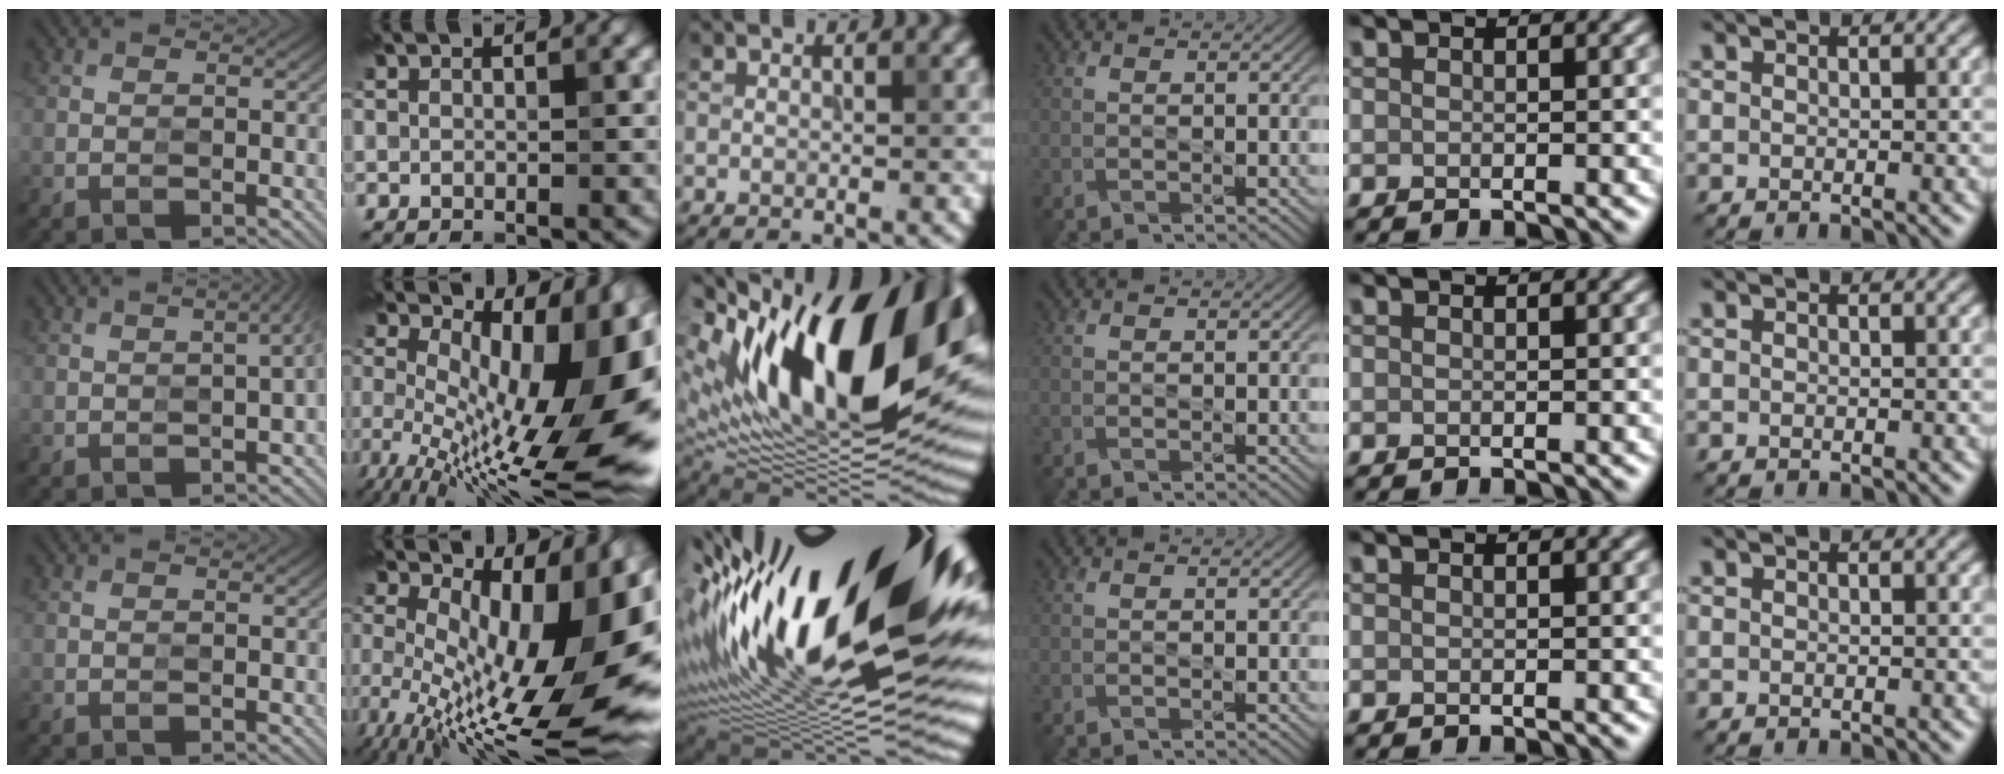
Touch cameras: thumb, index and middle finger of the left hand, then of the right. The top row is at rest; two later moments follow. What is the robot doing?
{"motion": "press", "object": "grip strengthener"}